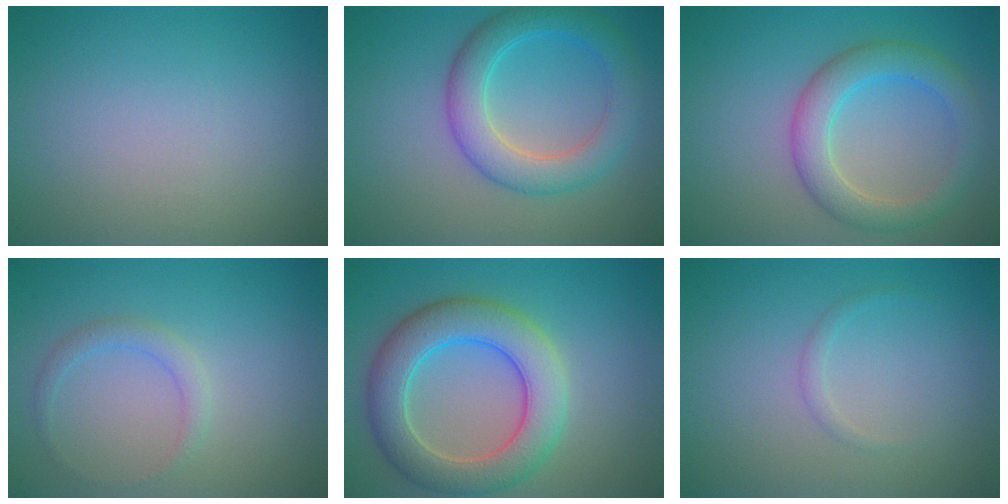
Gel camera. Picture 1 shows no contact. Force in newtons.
{"total": 5.1, "press": 5.1, "slide": 0.1}
{"total": 4.4, "press": 4.4, "slide": 0.3}
{"total": 1.5, "press": 1.5, "slide": 0.0}
{"total": 7.1, "press": 7.1, "slide": 0.3}
{"total": 0.8, "press": 0.8, "slide": 0.1}